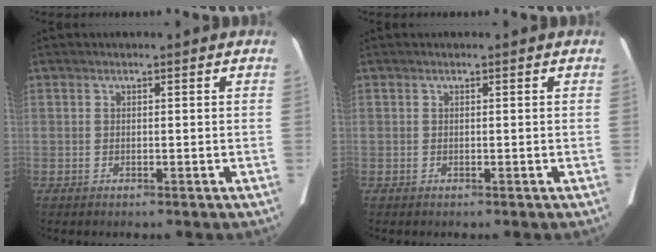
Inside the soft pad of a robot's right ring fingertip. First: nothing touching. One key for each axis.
{"total": 0.0}